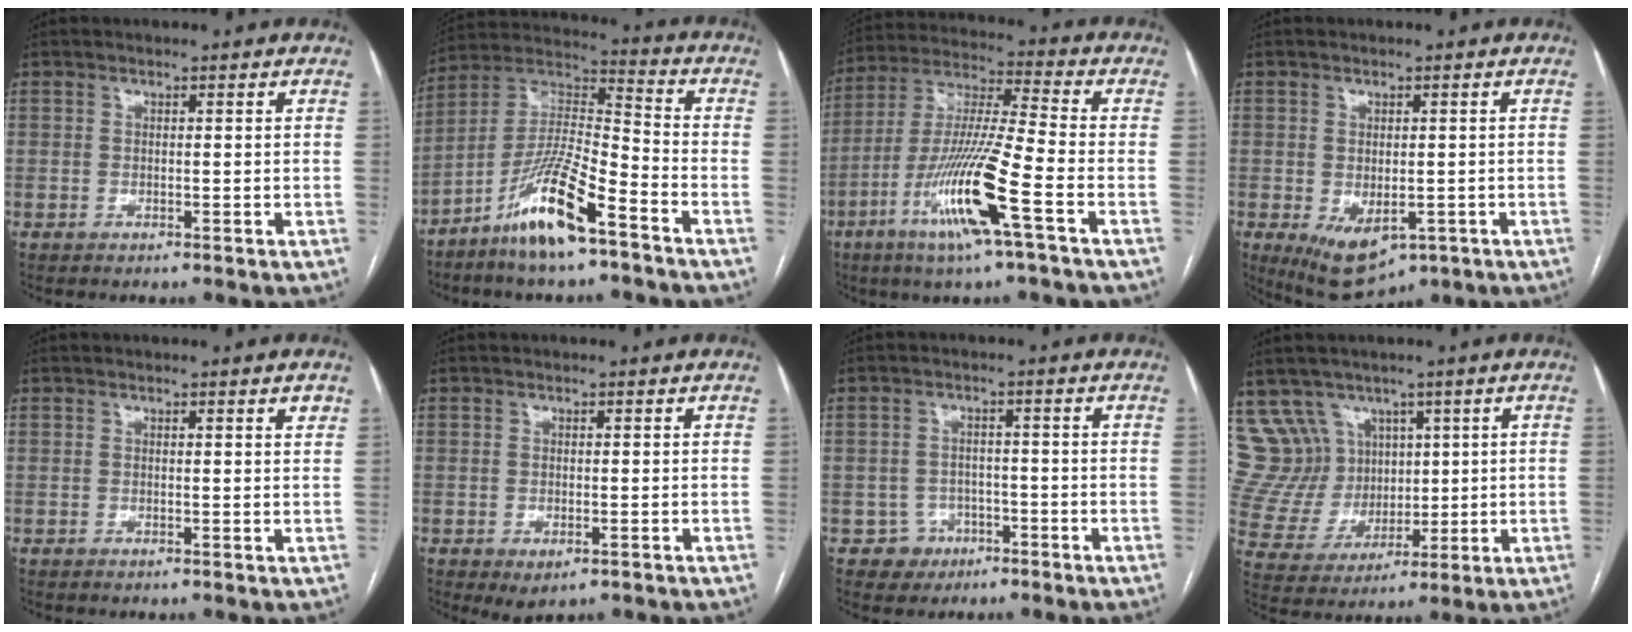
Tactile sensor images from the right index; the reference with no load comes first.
{"total": 13.8, "force": [-8.5, 1.5, 10.7], "torque": [-0.215, -0.010, -0.164]}
{"total": 15.4, "force": [-6.7, -0.2, 13.9], "torque": [-0.282, -0.017, -0.128]}
{"total": 8.4, "force": [-3.7, 4.5, 6.1], "torque": [-0.095, -0.017, -0.043]}
{"total": 1.4, "force": [1.0, 0.2, 1.0], "torque": [-0.014, -0.002, 0.009]}
{"total": 2.6, "force": [-1.1, 1.3, 1.9], "torque": [-0.028, -0.005, -0.005]}
{"total": 4.0, "force": [-1.9, 3.5, -0.2], "torque": [0.014, 0.016, -0.024]}
{"total": 11.0, "force": [6.2, 9.0, 1.7], "torque": [-0.054, 0.053, 0.141]}